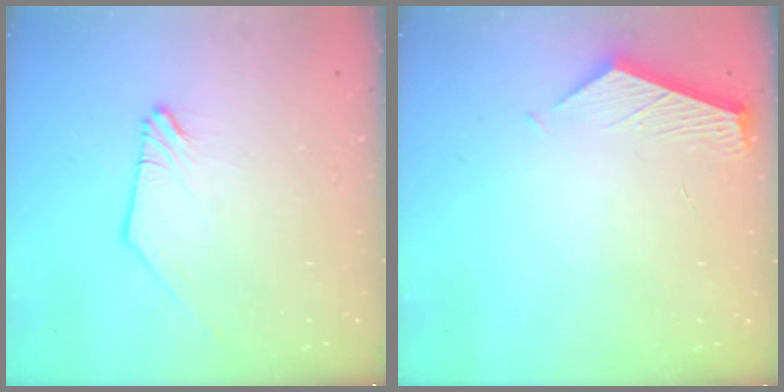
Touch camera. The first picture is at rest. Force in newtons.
{"total": 4.0, "press": 4.0, "slide": 0.4}